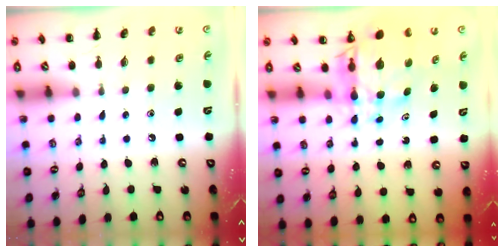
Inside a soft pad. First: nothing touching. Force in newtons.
{"total": 8.2, "press": 7.7, "slide": 2.8}